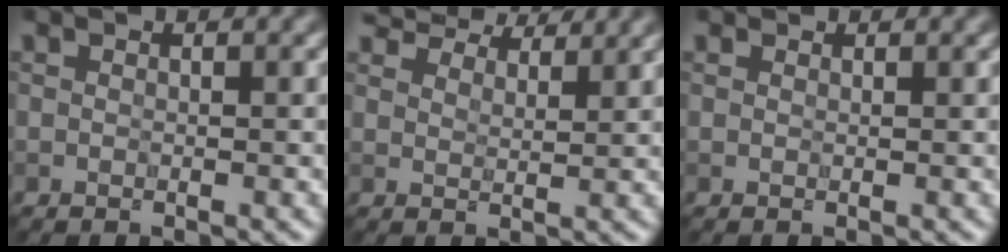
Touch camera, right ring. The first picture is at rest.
{"total": 7.6, "force": [6.9, 2.1, 2.5], "torque": [-0.063, 0.001, 0.114]}
{"total": 0.7, "force": [0.6, 0.2, 0.1], "torque": [-0.004, -0.004, 0.004]}